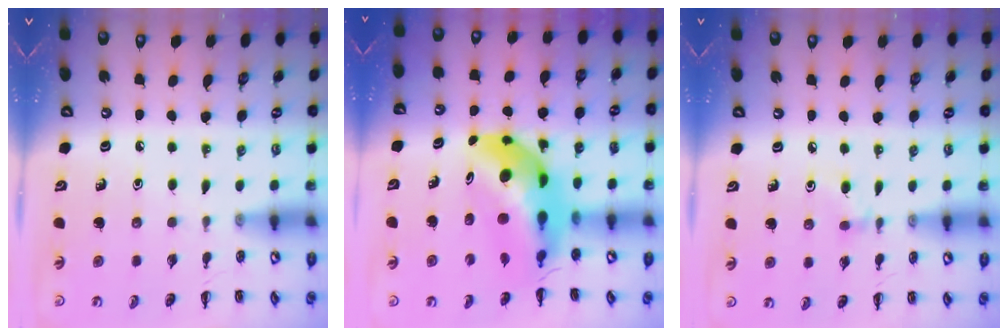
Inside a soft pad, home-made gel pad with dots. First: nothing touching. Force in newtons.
{"total": 12.5, "press": 12.0, "slide": 3.5}
{"total": 4.8, "press": 4.6, "slide": 1.4}